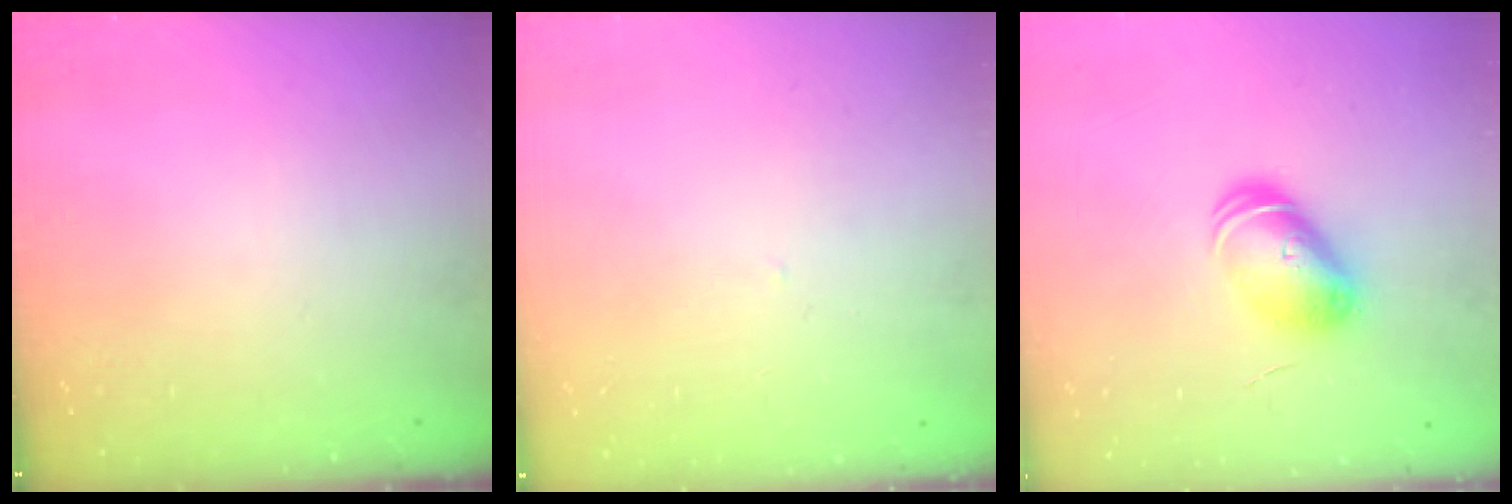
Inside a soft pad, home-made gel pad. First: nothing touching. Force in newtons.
{"total": 1.6, "press": 1.6, "slide": 0.3}
{"total": 8.4, "press": 8.4, "slide": 0.6}